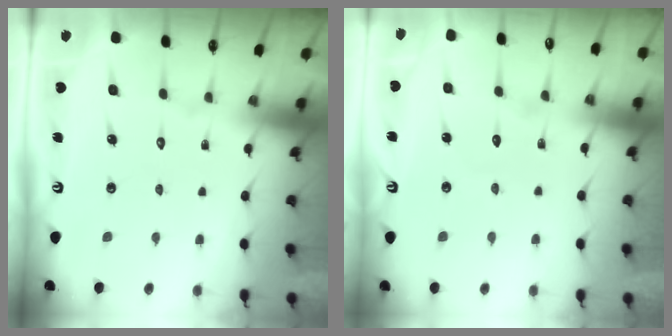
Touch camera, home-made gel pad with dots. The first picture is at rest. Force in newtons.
{"total": 3.5, "press": 3.5, "slide": 0.1}